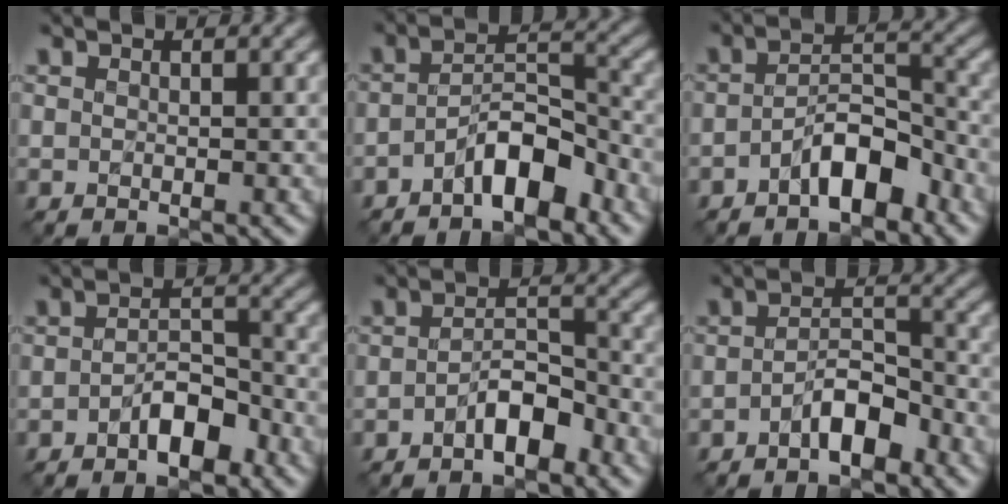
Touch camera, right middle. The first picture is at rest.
{"total": 4.9, "force": [-2.8, 1.9, 3.6], "torque": [-0.059, 0.014, -0.050]}
{"total": 4.6, "force": [-2.5, 1.9, 3.3], "torque": [-0.053, 0.015, -0.045]}
{"total": 3.3, "force": [-1.8, 1.5, 2.3], "torque": [-0.033, 0.012, -0.033]}
{"total": 3.2, "force": [-1.8, 1.4, 2.3], "torque": [-0.035, 0.012, -0.035]}
{"total": 3.2, "force": [-1.9, 1.3, 2.3], "torque": [-0.037, 0.012, -0.036]}